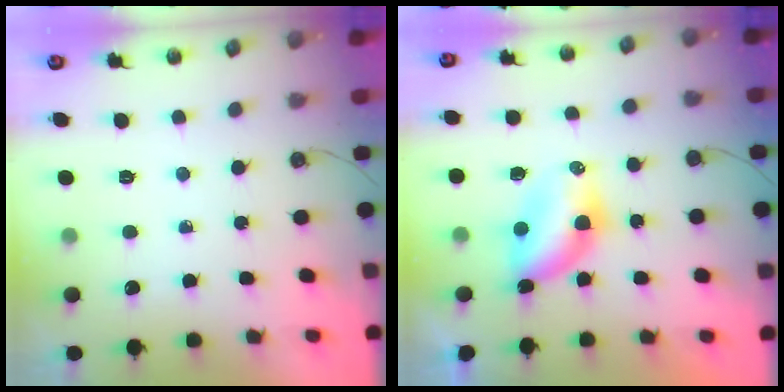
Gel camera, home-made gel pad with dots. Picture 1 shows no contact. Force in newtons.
{"total": 6.3, "press": 6.3, "slide": 0.2}